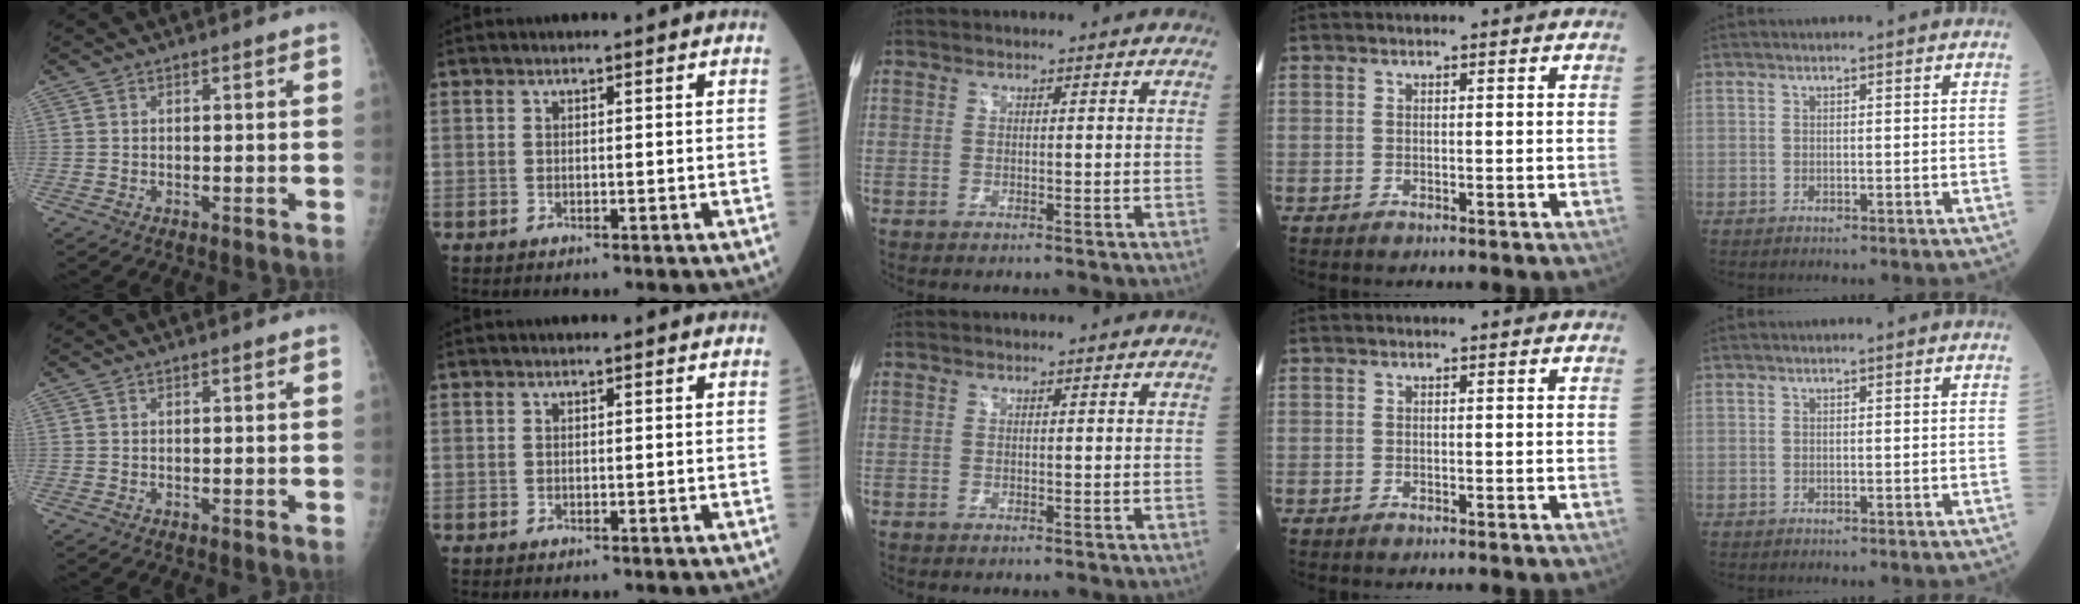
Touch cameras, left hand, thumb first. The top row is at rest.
{}